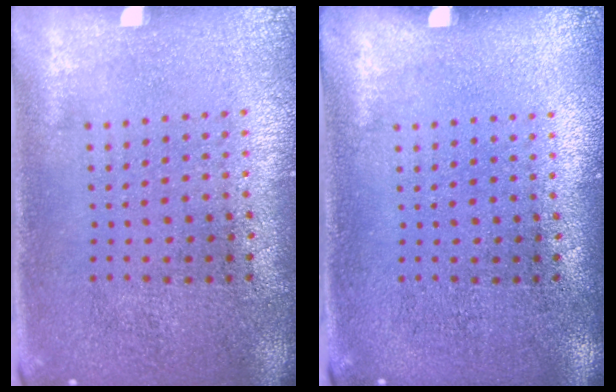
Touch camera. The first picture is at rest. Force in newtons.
{"total": 0.0}